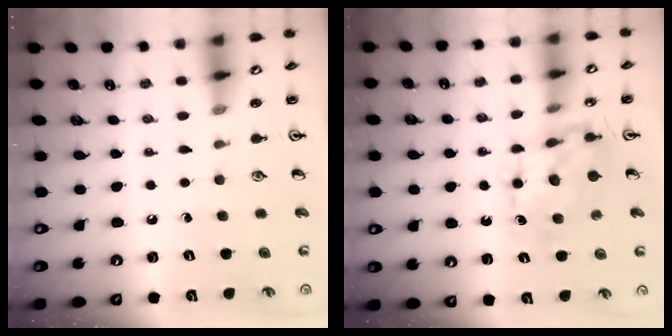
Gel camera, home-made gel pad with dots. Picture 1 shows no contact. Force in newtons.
{"total": 8.3, "press": 8.2, "slide": 0.8}